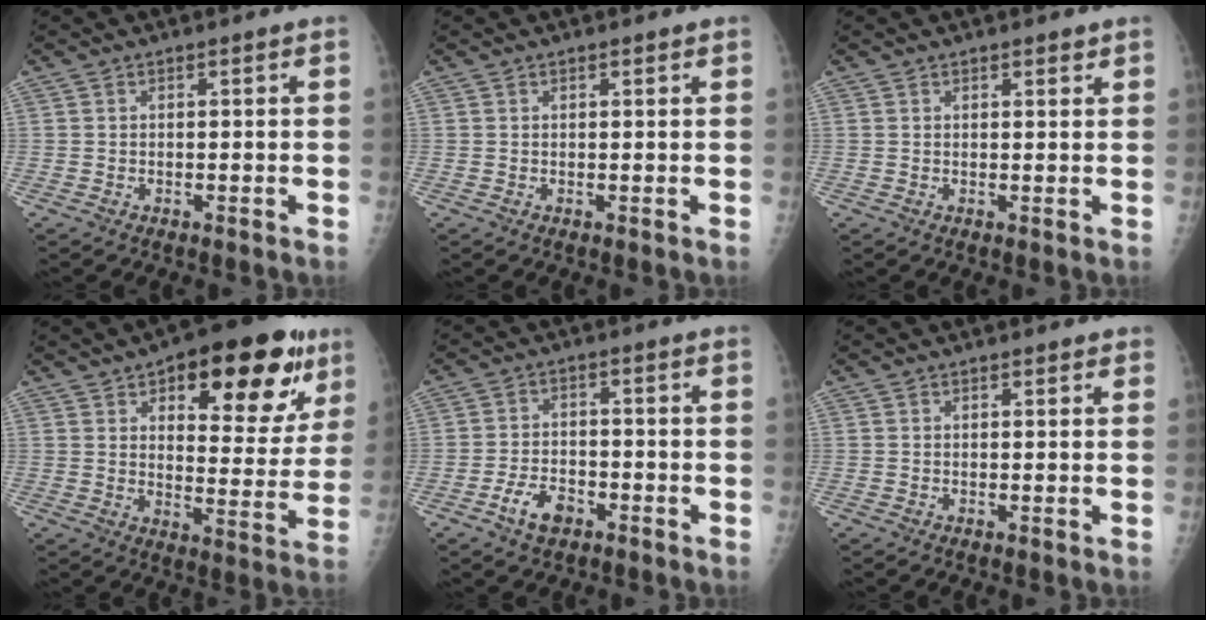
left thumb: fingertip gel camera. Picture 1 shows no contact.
{"total": 0.8, "force": [0.6, 0.3, 0.4], "torque": [-0.006, -0.003, 0.008]}
{"total": 1.5, "force": [1.2, 0.5, 0.8], "torque": [-0.006, -0.007, 0.016]}
{"total": 22.1, "force": [11.2, 9.4, 16.6], "torque": [-0.174, -0.029, 0.156]}
{"total": 5.4, "force": [-3.0, 3.2, 3.2], "torque": [-0.054, 0.019, -0.053]}
{"total": 1.3, "force": [1.0, 0.5, 0.6], "torque": [-0.004, -0.004, 0.010]}